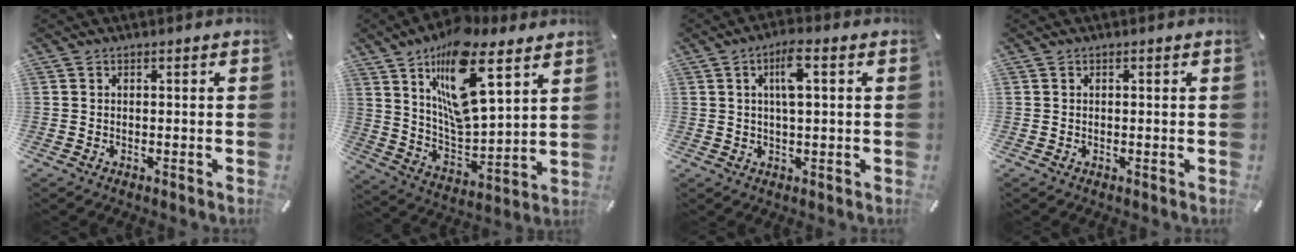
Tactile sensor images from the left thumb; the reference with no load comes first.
{"total": 19.7, "force": [11.7, 8.3, 13.6], "torque": [-0.260, -0.053, 0.202]}
{"total": 6.2, "force": [1.6, 1.7, 5.8], "torque": [-0.108, 0.003, 0.023]}
{"total": 0.0}